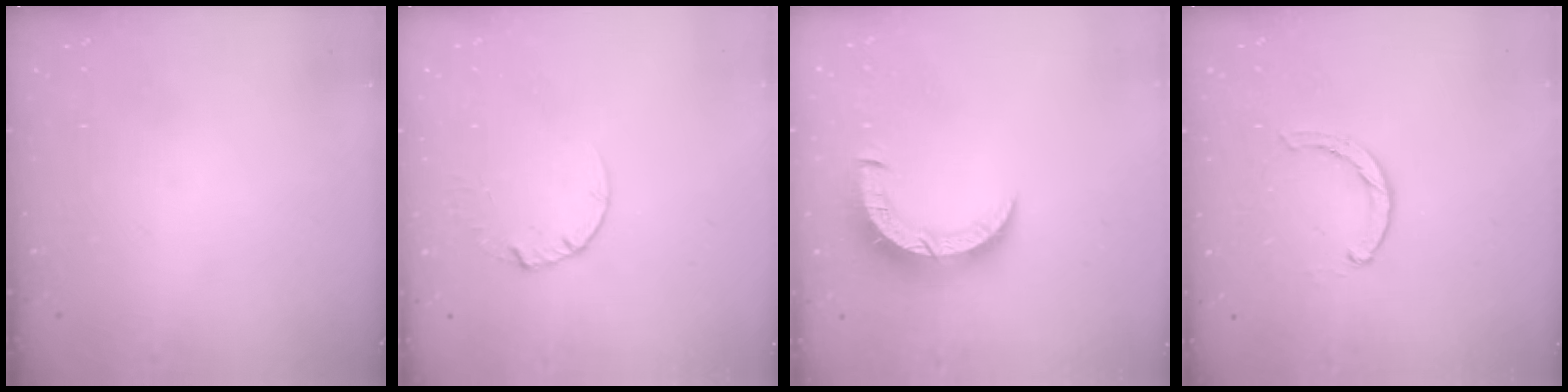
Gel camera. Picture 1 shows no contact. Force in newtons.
{"total": 2.7, "press": 2.7, "slide": 0.2}
{"total": 8.4, "press": 8.3, "slide": 1.0}
{"total": 1.7, "press": 1.6, "slide": 0.3}